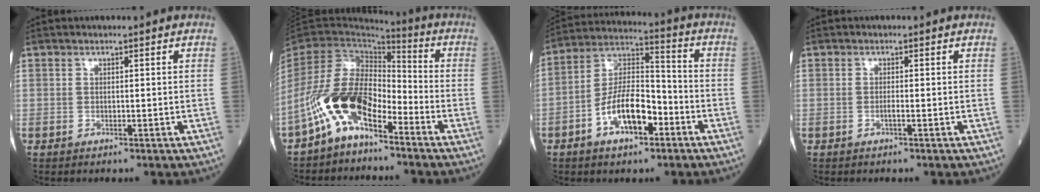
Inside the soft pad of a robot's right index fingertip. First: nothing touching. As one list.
[{"total": 11.4, "force": [-6.6, 5.3, 7.8], "torque": [-0.175, 0.017, -0.130]}, {"total": 11.8, "force": [-4.8, 4.8, 9.6], "torque": [-0.191, 0.017, -0.086]}, {"total": 1.0, "force": [-0.3, 0.1, 0.9], "torque": [-0.019, 0.000, -0.006]}]